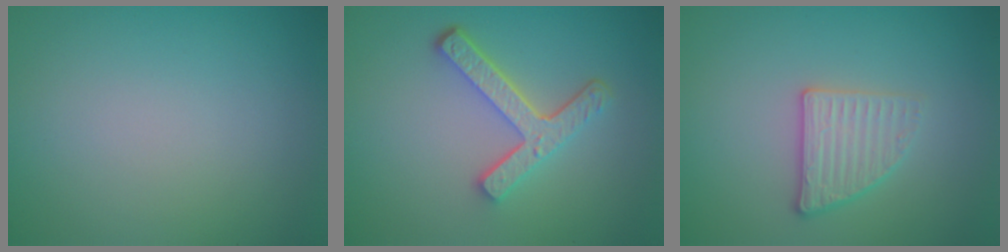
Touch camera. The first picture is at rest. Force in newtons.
{"total": 4.3, "press": 3.3, "slide": 2.8}
{"total": 2.6, "press": 2.4, "slide": 1.0}